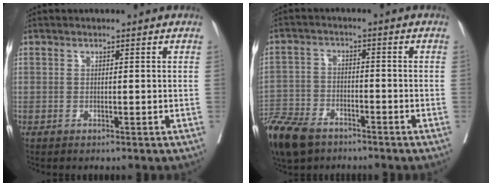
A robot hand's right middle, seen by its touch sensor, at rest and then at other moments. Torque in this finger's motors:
{"motor_torque": [1.07, -1.08, 0.42, 0.05]}